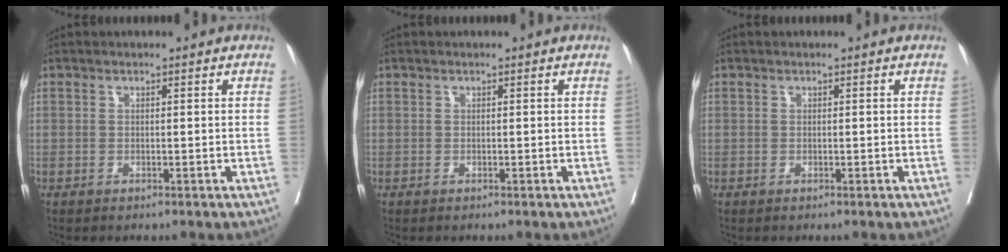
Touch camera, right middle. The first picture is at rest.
{"total": 0.0}
{"total": 0.0}